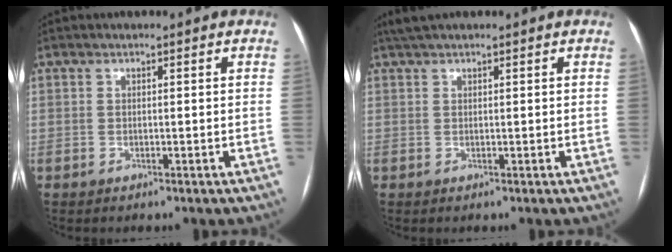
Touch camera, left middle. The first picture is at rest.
{"total": 2.5, "force": [2.0, 0.1, 1.5], "torque": [-0.027, 0.025, 0.040]}